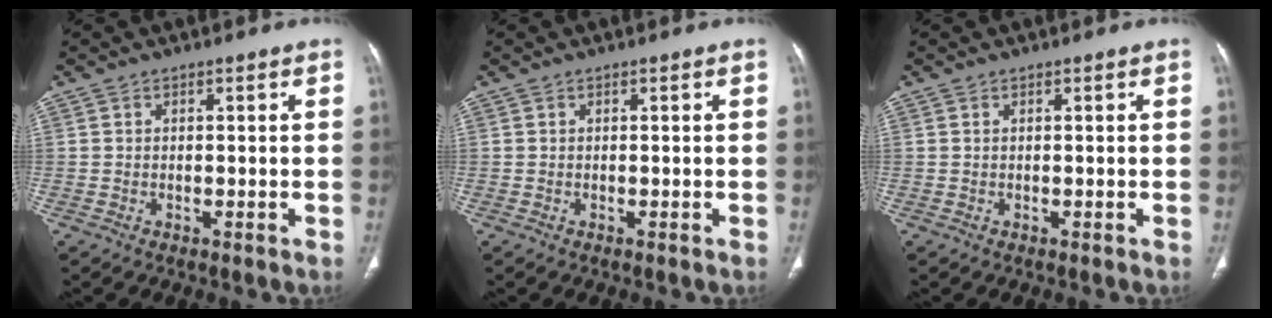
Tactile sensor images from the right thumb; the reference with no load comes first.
{"total": 0.0}
{"total": 0.0}